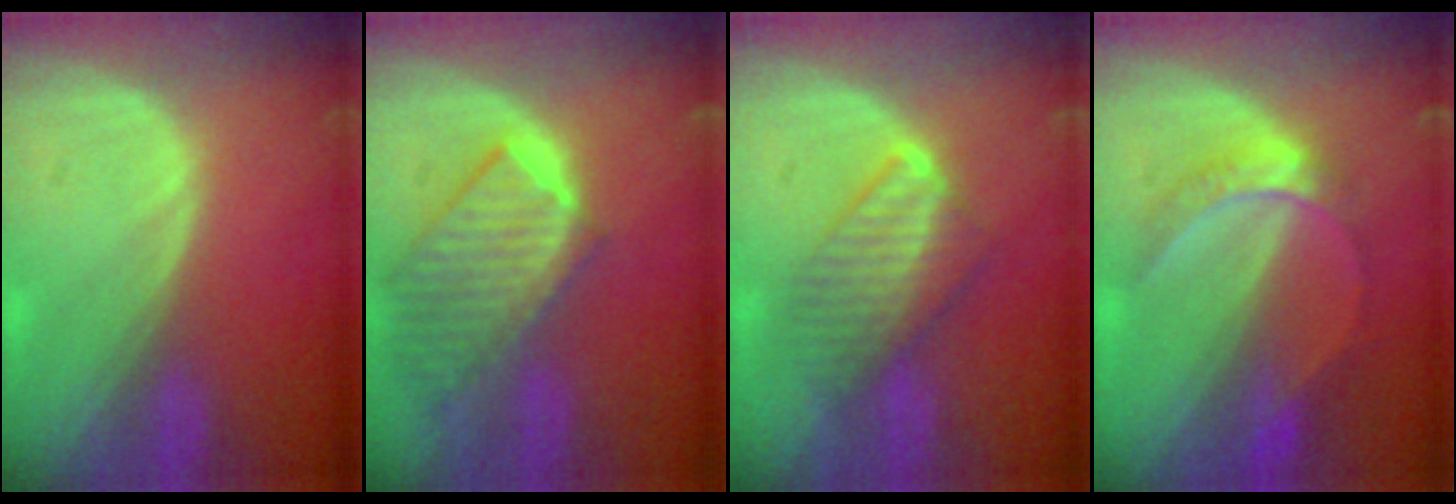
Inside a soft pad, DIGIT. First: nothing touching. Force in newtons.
{"total": 10.0, "press": 8.8, "slide": 4.7}
{"total": 6.5, "press": 6.4, "slide": 0.6}
{"total": 6.3, "press": 5.4, "slide": 3.2}